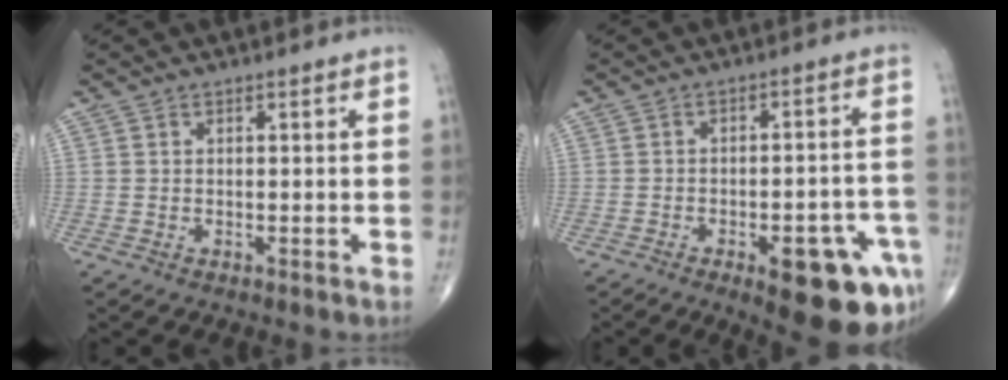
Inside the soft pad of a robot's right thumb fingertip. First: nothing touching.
{"total": 15.7, "force": [-7.3, 5.5, 12.7], "torque": [-0.103, 0.036, -0.080]}